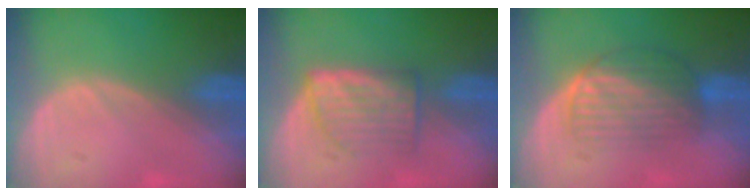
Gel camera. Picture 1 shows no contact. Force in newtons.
{"total": 5.4, "press": 5.4, "slide": 0.3}
{"total": 6.3, "press": 6.2, "slide": 1.5}